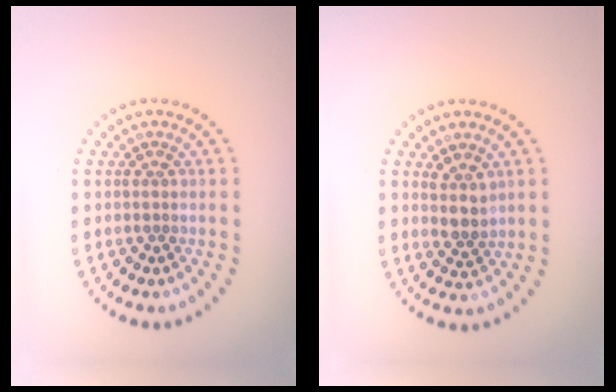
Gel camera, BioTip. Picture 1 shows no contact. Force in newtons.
{"total": 2.2, "press": 1.8, "slide": 1.2}